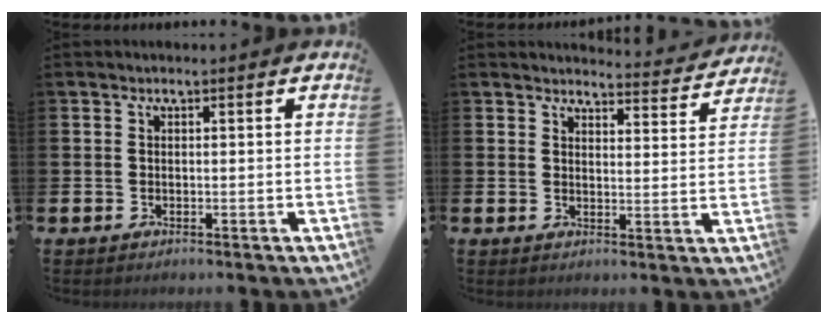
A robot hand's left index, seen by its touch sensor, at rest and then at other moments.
{"total": 3.8, "force": [3.8, 0.3, 0.2], "torque": [-0.006, -0.034, 0.063]}